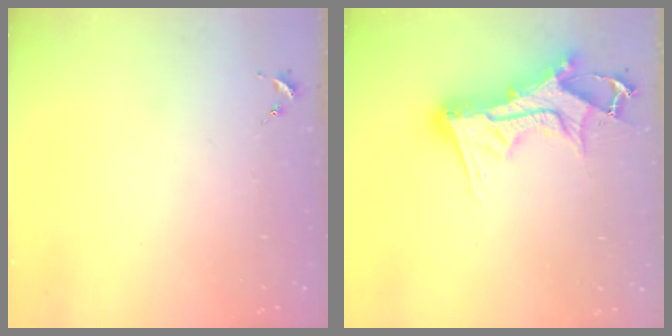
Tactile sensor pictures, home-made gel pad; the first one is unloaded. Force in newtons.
{"total": 16.0, "press": 15.9, "slide": 1.6}